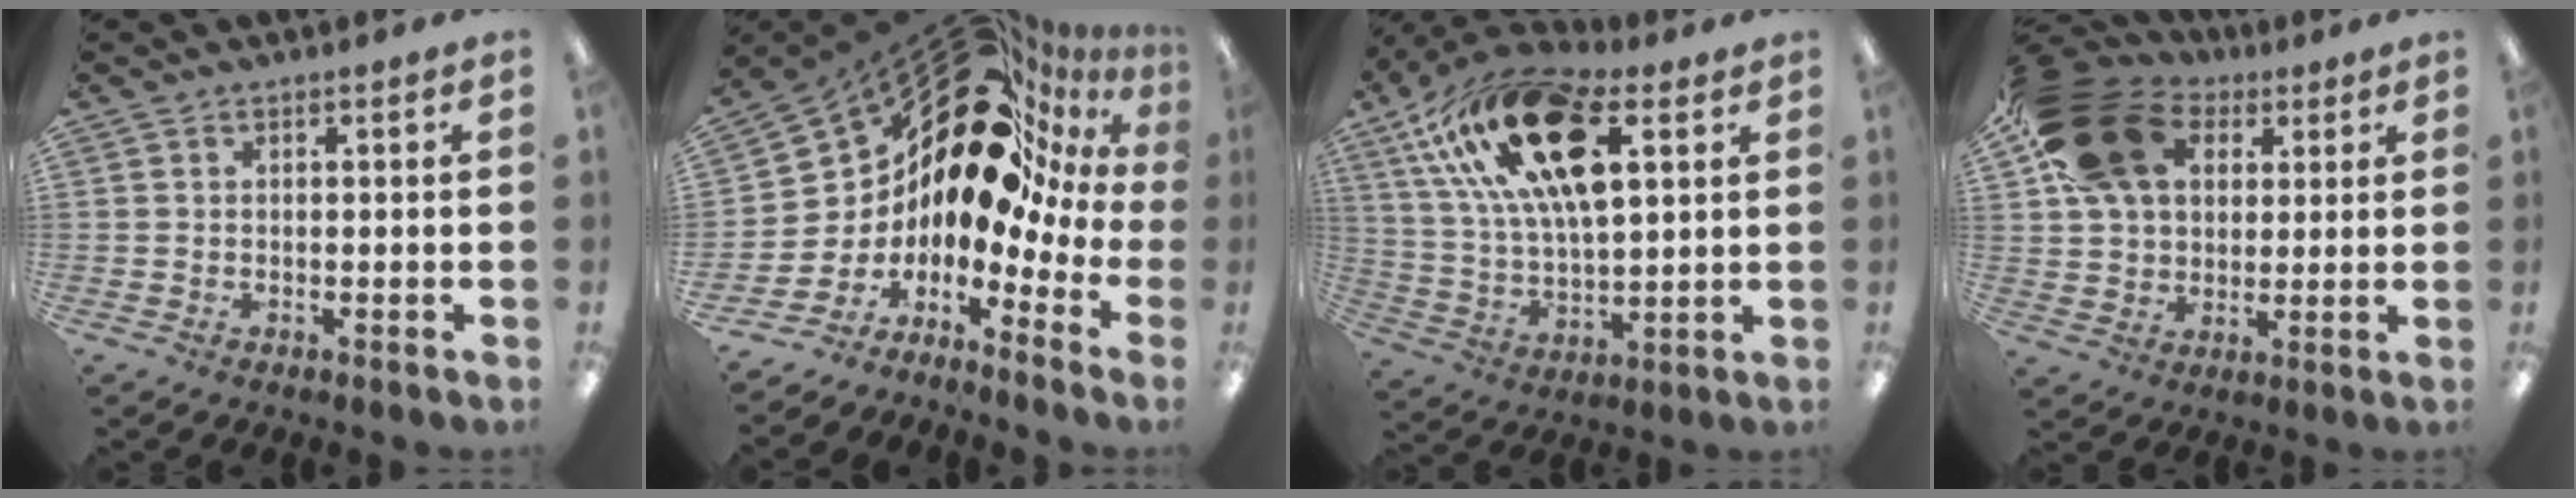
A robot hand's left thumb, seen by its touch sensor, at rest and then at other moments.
{"total": 17.3, "force": [13.1, 7.8, 8.2], "torque": [-0.140, -0.127, 0.228]}
{"total": 23.5, "force": [10.4, 11.5, 17.7], "torque": [-0.317, -0.022, 0.175]}
{"total": 18.6, "force": [7.4, 13.6, 10.3], "torque": [-0.196, -0.009, 0.143]}